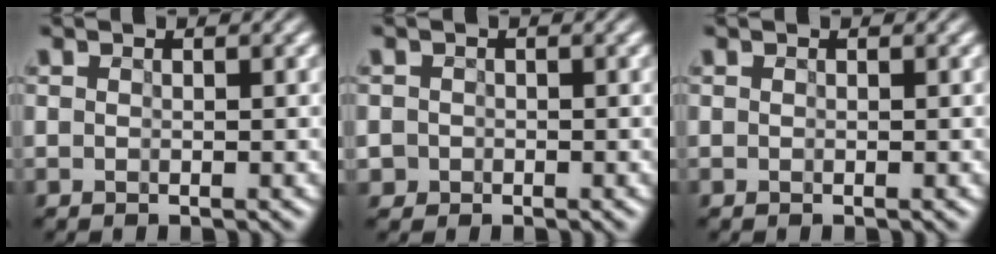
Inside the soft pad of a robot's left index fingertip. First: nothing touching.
{"total": 2.9, "force": [-1.4, 2.6, 0.2], "torque": [-0.003, 0.010, -0.038]}
{"total": 0.0}